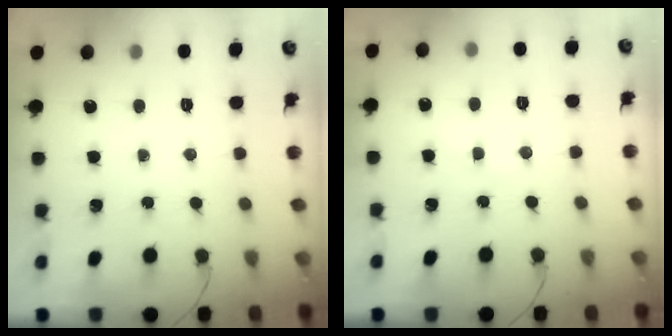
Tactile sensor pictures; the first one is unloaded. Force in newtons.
{"total": 2.6, "press": 2.5, "slide": 0.8}